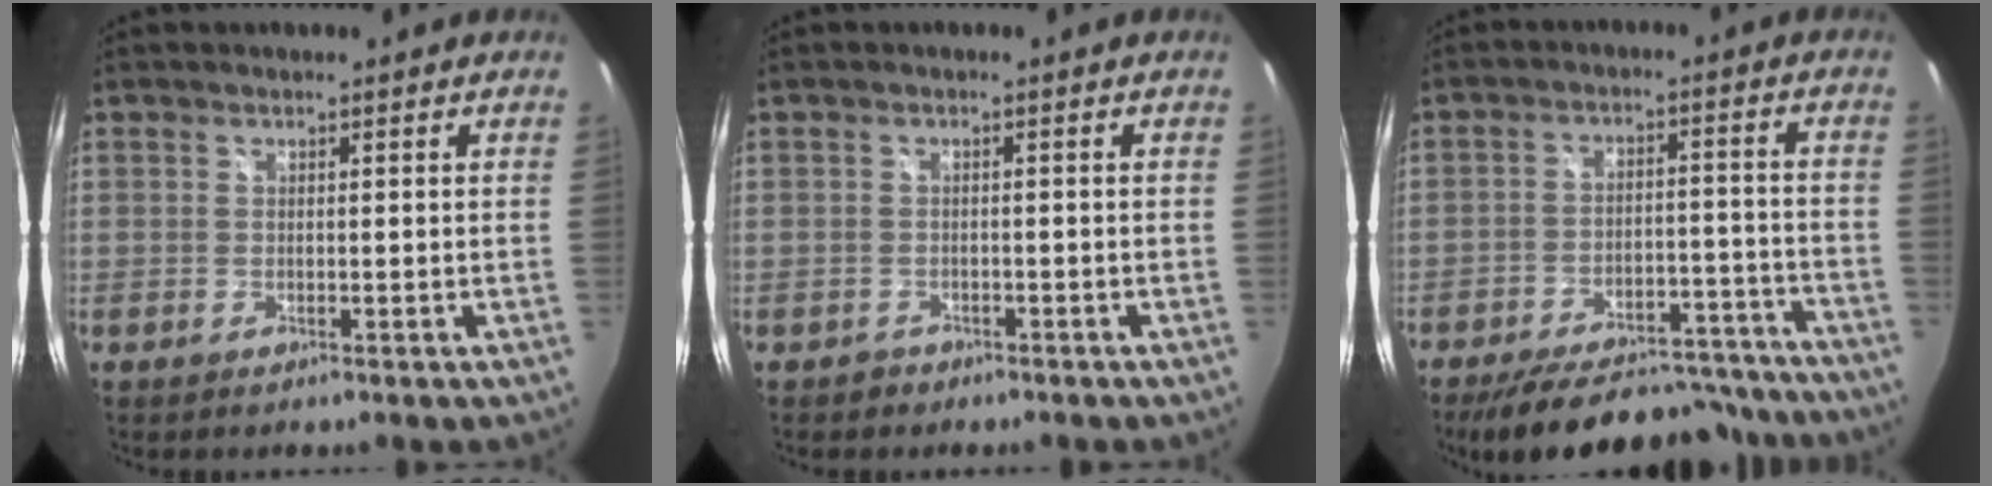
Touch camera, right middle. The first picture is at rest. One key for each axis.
{"total": 1.6, "fx": -1.0, "fy": 1.2, "fz": 0.2, "tx": -0.009, "ty": 0.002, "tz": -0.014}
{"total": 23.1, "fx": -20.0, "fy": 7.3, "fz": 8.8, "tx": -0.160, "ty": 0.021, "tz": -0.252}